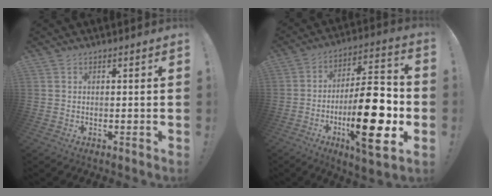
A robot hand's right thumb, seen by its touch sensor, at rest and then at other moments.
{"total": 22.9, "force": [-6.4, 7.2, 20.8], "torque": [-0.341, 0.029, -0.098]}